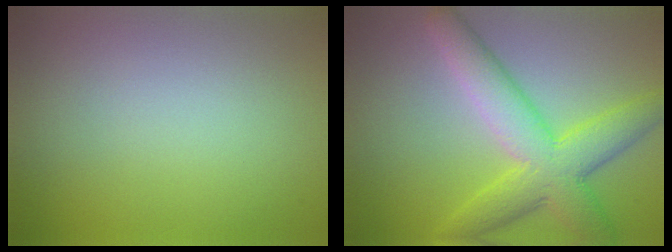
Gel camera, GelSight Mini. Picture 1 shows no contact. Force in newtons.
{"total": 6.9, "press": 6.9, "slide": 0.2}